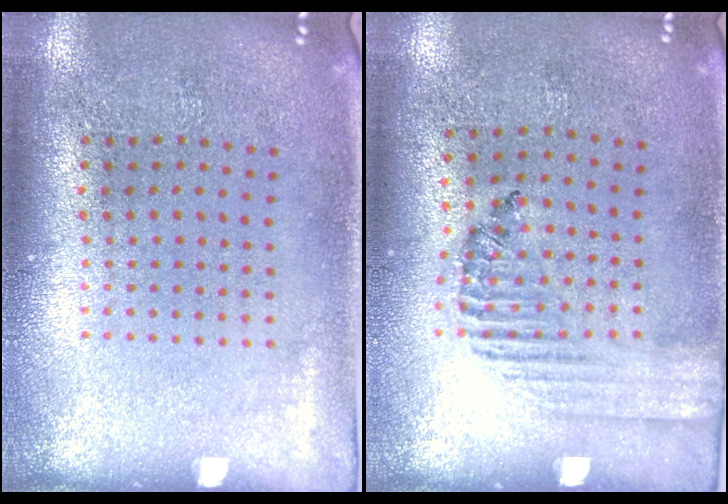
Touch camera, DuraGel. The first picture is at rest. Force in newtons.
{"total": 1.3, "press": 1.0, "slide": 0.8}